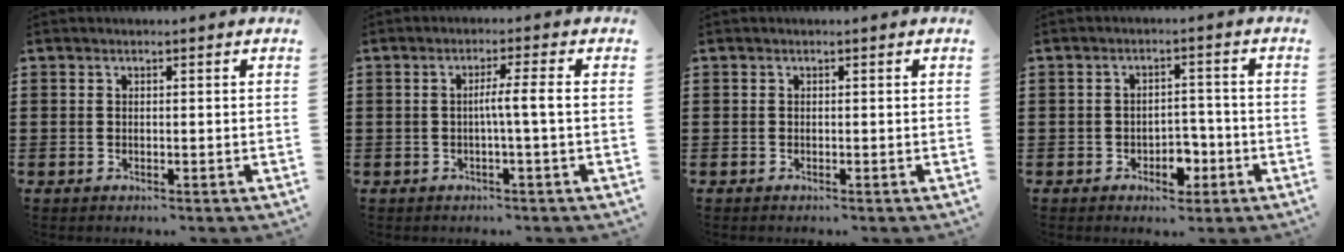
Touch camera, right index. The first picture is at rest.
{"total": 3.5, "force": [-0.4, -0.5, 3.4], "torque": [-0.062, -0.006, -0.012]}
{"total": 0.0}
{"total": 4.1, "force": [-2.2, 2.5, 2.4], "torque": [-0.042, 0.006, -0.041]}